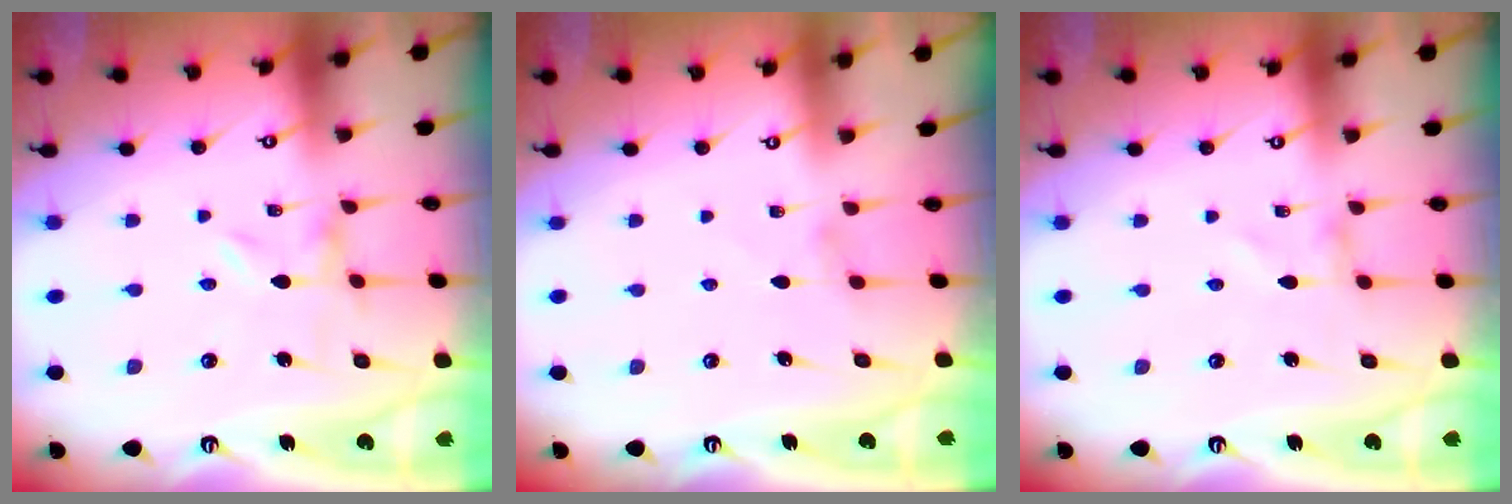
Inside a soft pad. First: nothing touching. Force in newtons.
{"total": 1.4, "press": 1.3, "slide": 0.3}
{"total": 0.7, "press": 0.7, "slide": 0.1}